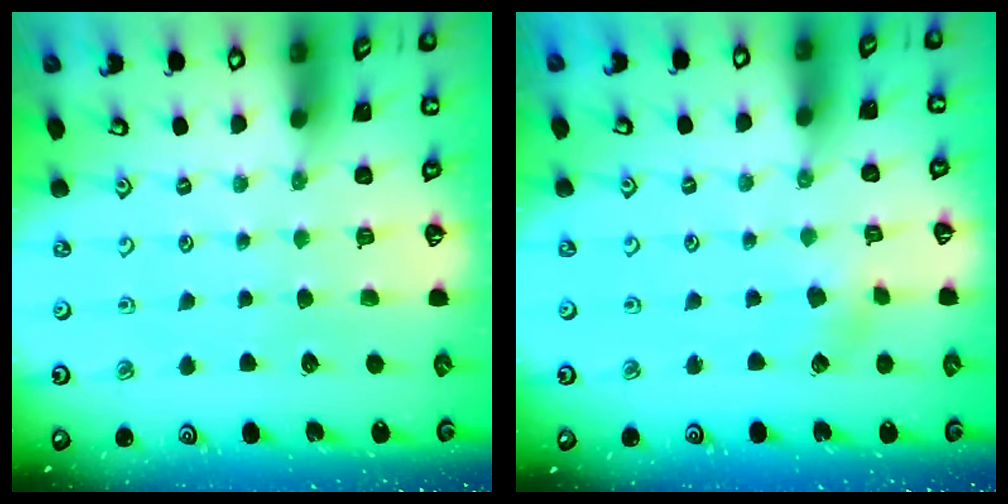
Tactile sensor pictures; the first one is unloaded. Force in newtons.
{"total": 2.5, "press": 2.5, "slide": 0.4}